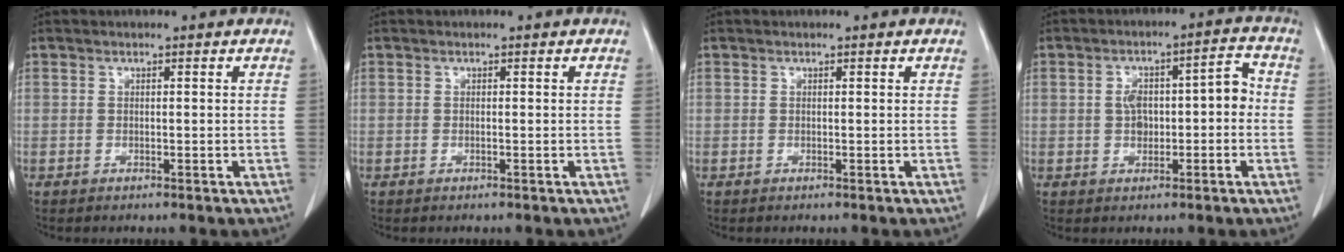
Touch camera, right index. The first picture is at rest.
{"total": 0.0}
{"total": 0.0}
{"total": 6.8, "force": [-0.4, 3.2, 6.0], "torque": [-0.092, 0.037, -0.004]}